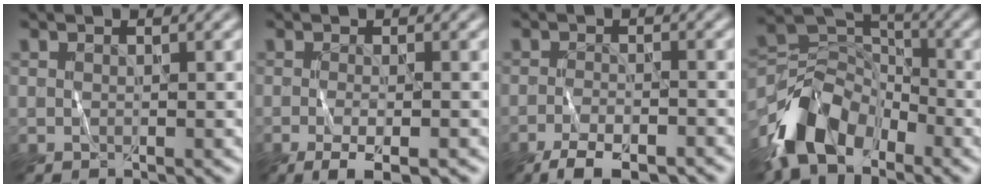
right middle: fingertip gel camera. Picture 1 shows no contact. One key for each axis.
{"total": 2.7, "fx": -1.5, "fy": 0.4, "fz": 2.2, "tx": -0.044, "ty": -0.007, "tz": -0.028}
{"total": 4.4, "fx": -3.6, "fy": 1.0, "fz": 2.3, "tx": -0.044, "ty": -0.006, "tz": -0.064}
{"total": 7.0, "fx": -4.8, "fy": 3.9, "fz": 3.1, "tx": -0.055, "ty": 0.005, "tz": -0.100}